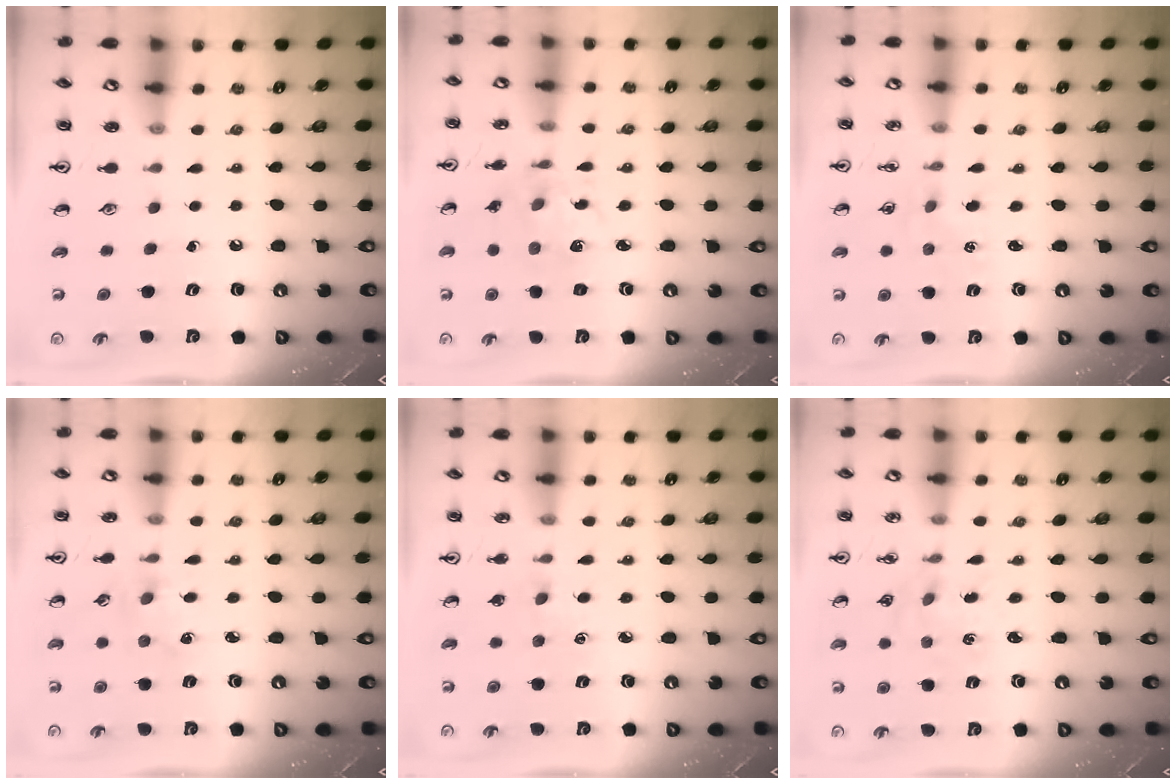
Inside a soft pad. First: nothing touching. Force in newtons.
{"total": 4.7, "press": 4.5, "slide": 1.3}
{"total": 0.8, "press": 0.8, "slide": 0.1}
{"total": 1.2, "press": 1.2, "slide": 0.2}
{"total": 2.2, "press": 2.2, "slide": 0.3}
{"total": 2.3, "press": 2.3, "slide": 0.3}